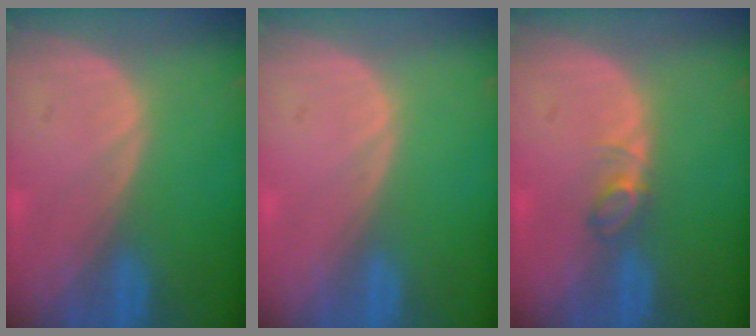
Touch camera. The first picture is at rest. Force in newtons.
{"total": 0.0}
{"total": 2.4, "press": 2.4, "slide": 0.4}